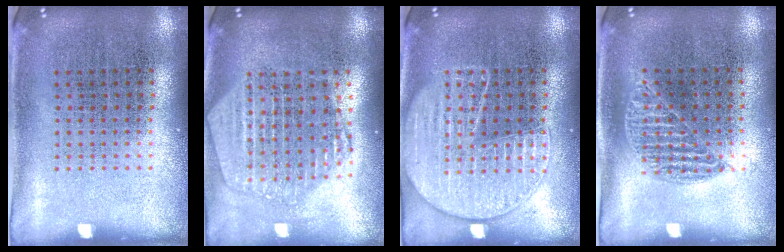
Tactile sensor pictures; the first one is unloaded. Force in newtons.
{"total": 2.2, "press": 1.9, "slide": 1.1}
{"total": 2.9, "press": 2.9, "slide": 0.3}
{"total": 0.9, "press": 0.8, "slide": 0.4}